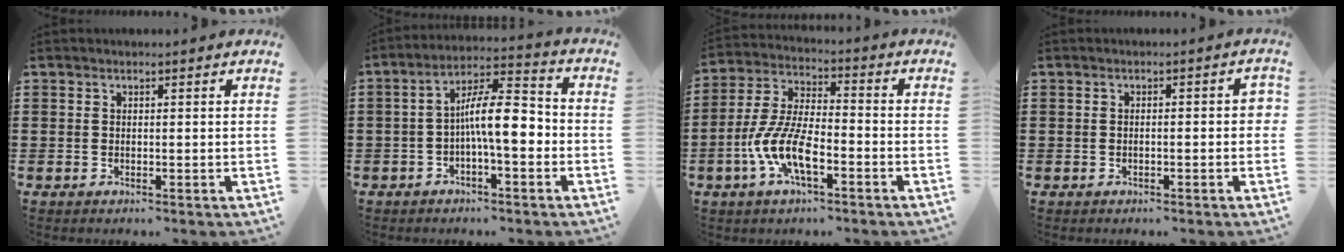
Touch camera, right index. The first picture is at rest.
{"total": 9.6, "force": [-1.5, 2.9, 9.0], "torque": [-0.157, 0.004, -0.029]}
{"total": 9.0, "force": [-3.9, 3.3, 7.4], "torque": [-0.181, -0.010, -0.078]}
{"total": 1.8, "force": [-0.5, 0.4, 1.6], "torque": [-0.029, 0.000, -0.009]}